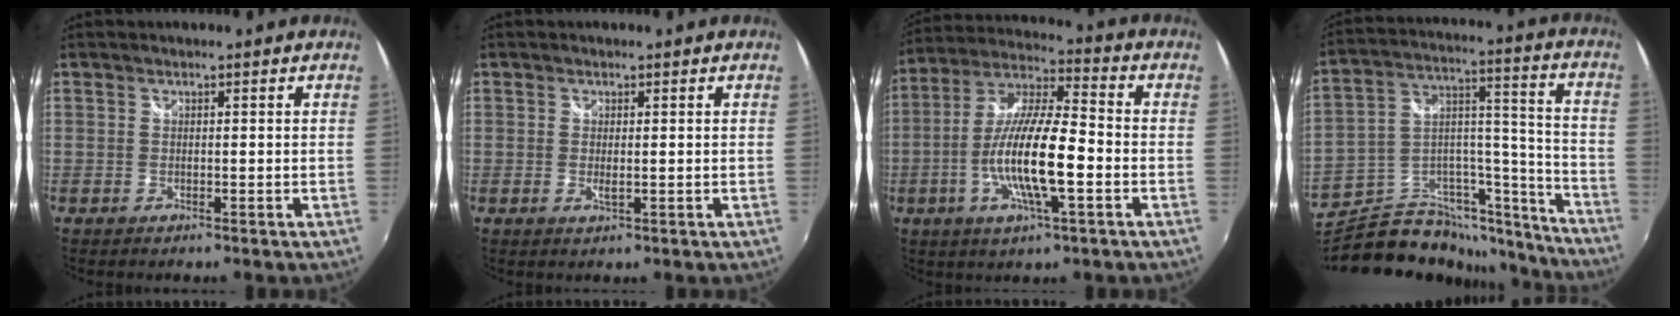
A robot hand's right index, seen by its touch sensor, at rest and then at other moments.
{"total": 1.3, "force": [-0.1, 0.4, 1.2], "torque": [-0.024, -0.005, -0.001]}
{"total": 15.2, "force": [-4.0, 3.0, 14.4], "torque": [-0.282, -0.006, -0.078]}
{"total": 22.5, "force": [-17.2, 11.6, 8.6], "torque": [-0.145, 0.075, -0.253]}